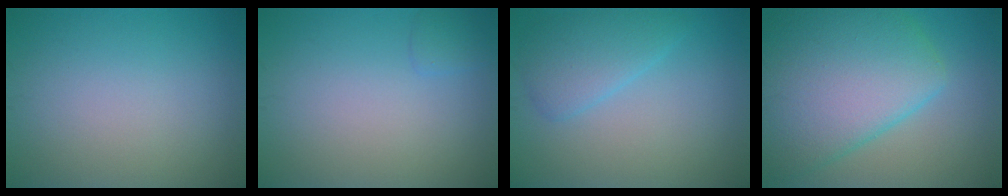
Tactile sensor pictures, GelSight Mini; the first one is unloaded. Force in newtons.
{"total": 0.9, "press": 0.9, "slide": 0.1}
{"total": 3.3, "press": 3.3, "slide": 0.2}
{"total": 10.5, "press": 10.5, "slide": 0.4}